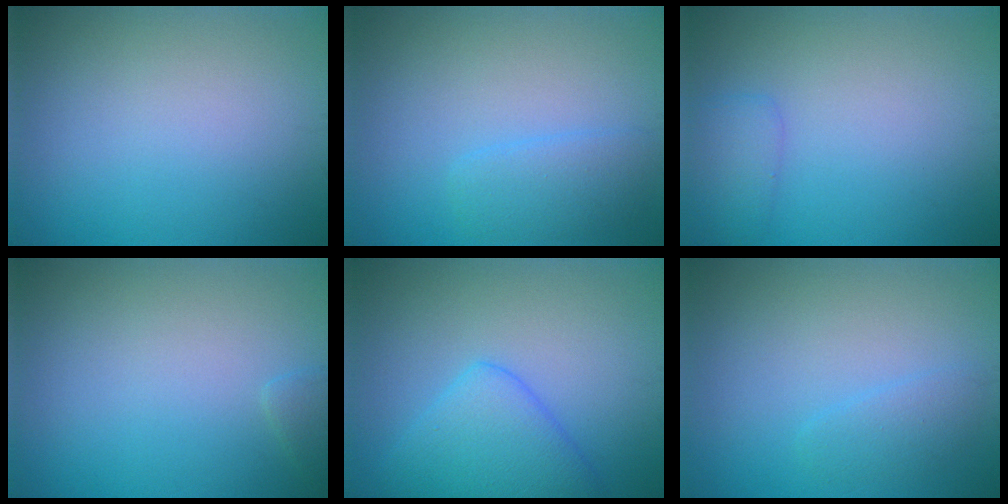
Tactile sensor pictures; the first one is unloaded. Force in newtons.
{"total": 2.4, "press": 2.3, "slide": 0.1}
{"total": 1.6, "press": 1.6, "slide": 0.1}
{"total": 0.9, "press": 0.9, "slide": 0.1}
{"total": 4.5, "press": 4.5, "slide": 0.1}
{"total": 1.5, "press": 1.5, "slide": 0.1}